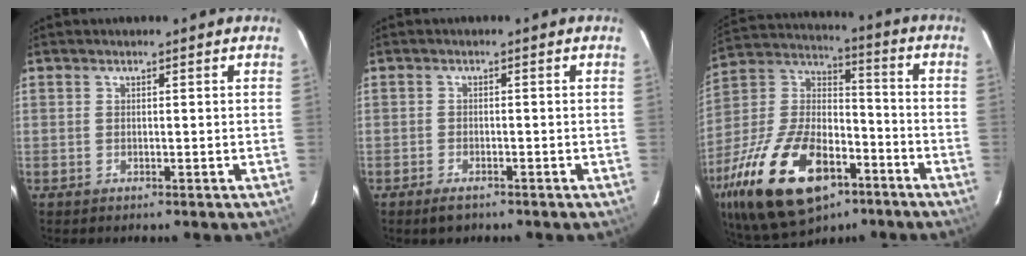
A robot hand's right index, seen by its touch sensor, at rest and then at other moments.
{"total": 2.7, "force": [-2.0, 1.2, 1.4], "torque": [-0.034, -0.003, -0.035]}
{"total": 28.6, "force": [-14.8, 14.8, 19.5], "torque": [-0.406, -0.012, -0.244]}